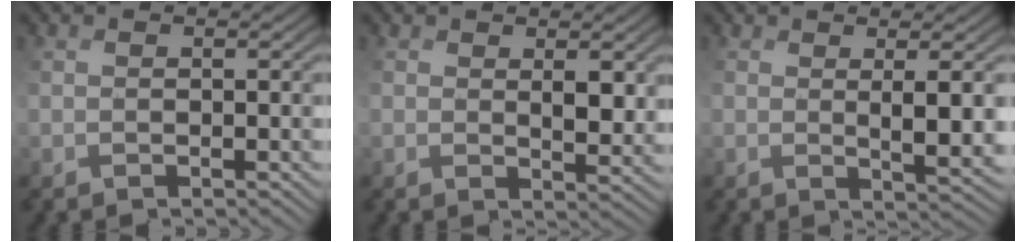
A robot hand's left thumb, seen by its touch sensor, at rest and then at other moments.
{"total": 4.1, "force": [1.7, 2.1, 3.1], "torque": [-0.066, -0.004, 0.038]}
{"total": 4.7, "force": [1.4, 0.9, 4.4], "torque": [-0.081, -0.003, 0.033]}